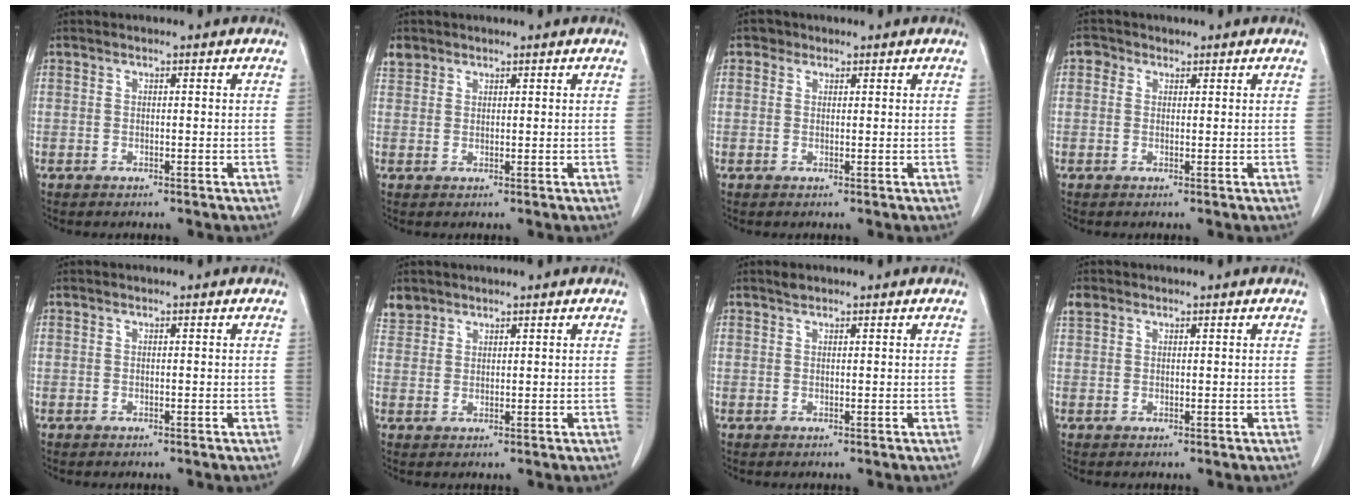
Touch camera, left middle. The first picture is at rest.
{"total": 1.9, "force": [1.5, 1.2, 0.0], "torque": [0.003, 0.010, 0.027]}
{"total": 1.3, "force": [0.8, 1.0, 0.2], "torque": [0.004, 0.000, 0.008]}
{"total": 1.8, "force": [0.9, 1.5, 0.4], "torque": [-0.002, 0.007, 0.010]}
{"total": 0.0}
{"total": 2.7, "force": [2.2, 1.4, -0.1], "torque": [0.006, 0.009, 0.044]}
{"total": 0.8, "force": [0.7, 0.2, 0.2], "torque": [-0.010, 0.003, 0.015]}
{"total": 1.6, "force": [1.1, 1.0, 0.3], "torque": [-0.009, 0.013, 0.022]}